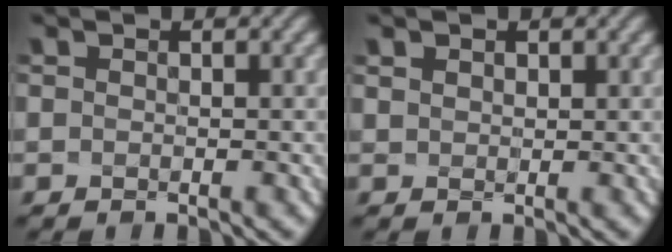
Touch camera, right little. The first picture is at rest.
{"total": 2.0, "force": [1.2, 1.4, 0.8], "torque": [-0.032, 0.015, 0.011]}